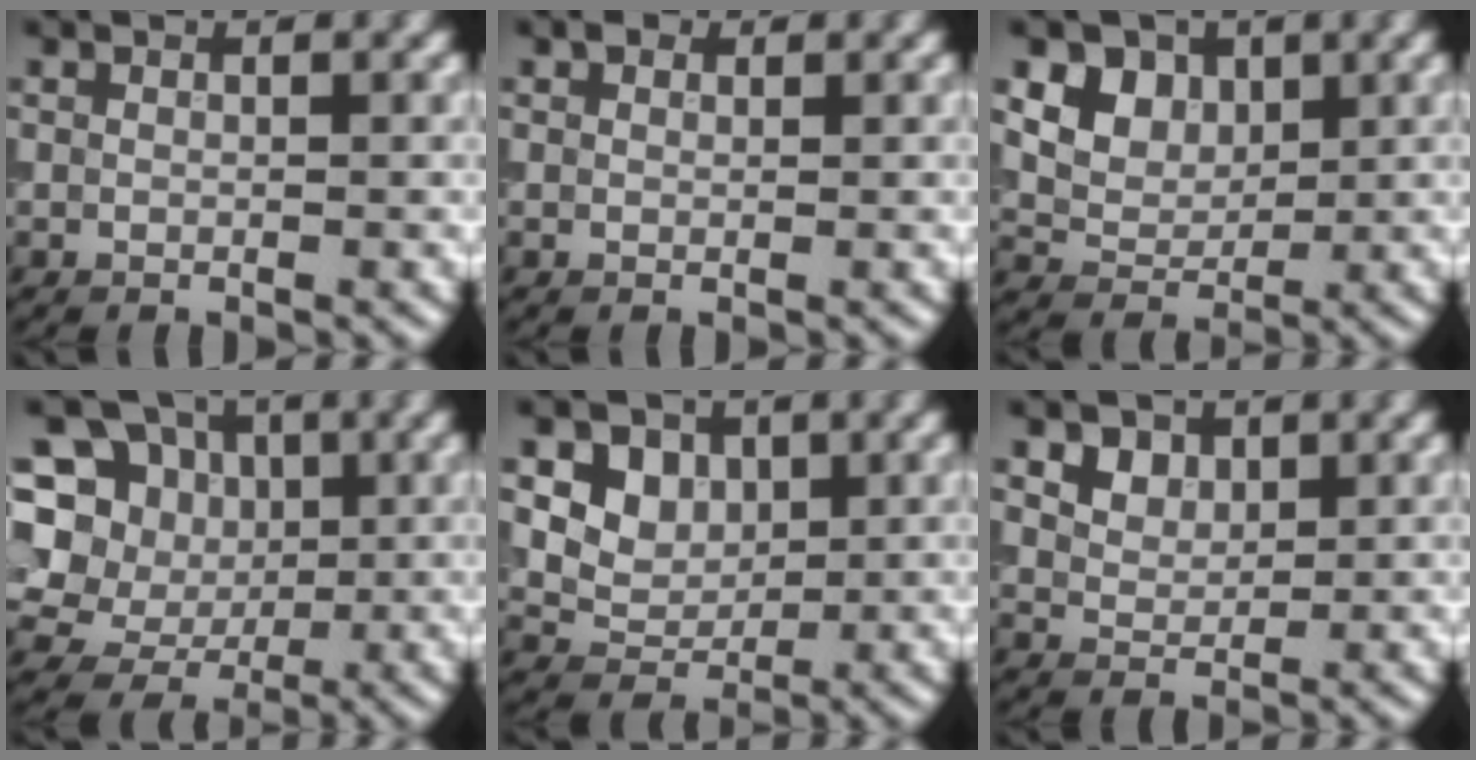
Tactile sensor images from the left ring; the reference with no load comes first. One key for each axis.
{"total": 0.6, "fx": 0.5, "fy": 0.4, "fz": 0.2, "tx": -0.002, "ty": -0.001, "tz": 0.001}
{"total": 9.5, "fx": 4.7, "fy": 7.3, "fz": 3.9, "tx": -0.083, "ty": 0.022, "tz": 0.075}
{"total": 11.5, "fx": 1.7, "fy": 10.3, "fz": 5.0, "tx": -0.133, "ty": 0.047, "tz": -0.004}
{"total": 6.6, "fx": 3.0, "fy": 5.2, "fz": 2.8, "tx": -0.058, "ty": 0.007, "tz": 0.057}
{"total": 4.2, "fx": 2.9, "fy": 2.6, "fz": 1.7, "tx": -0.053, "ty": 0.005, "tz": 0.048}